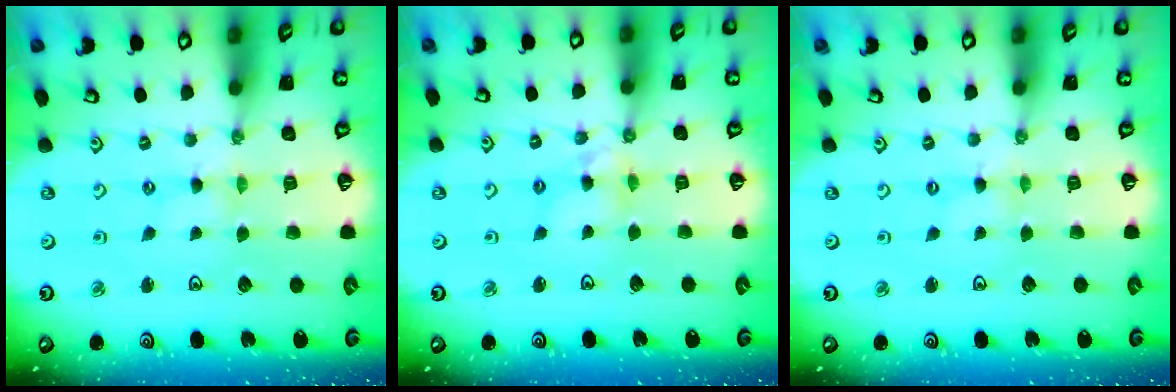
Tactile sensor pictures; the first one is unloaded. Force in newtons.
{"total": 6.1, "press": 6.1, "slide": 0.5}
{"total": 0.0}